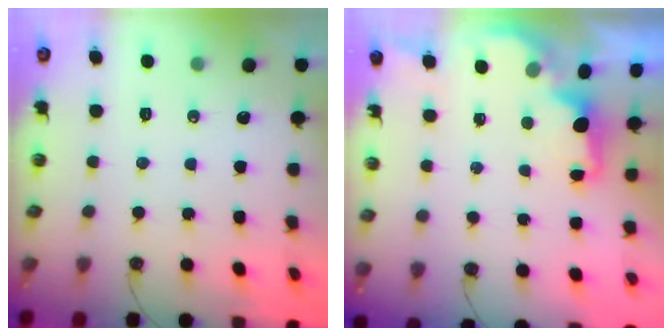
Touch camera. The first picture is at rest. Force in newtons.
{"total": 2.7, "press": 2.6, "slide": 0.6}